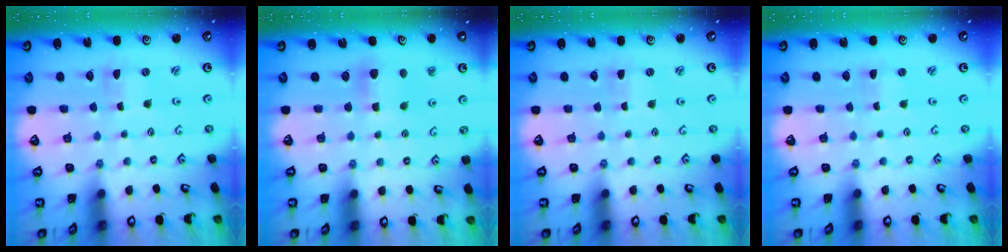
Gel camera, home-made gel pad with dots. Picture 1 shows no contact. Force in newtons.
{"total": 6.5, "press": 6.5, "slide": 0.6}
{"total": 1.9, "press": 1.9, "slide": 0.2}
{"total": 0.0}